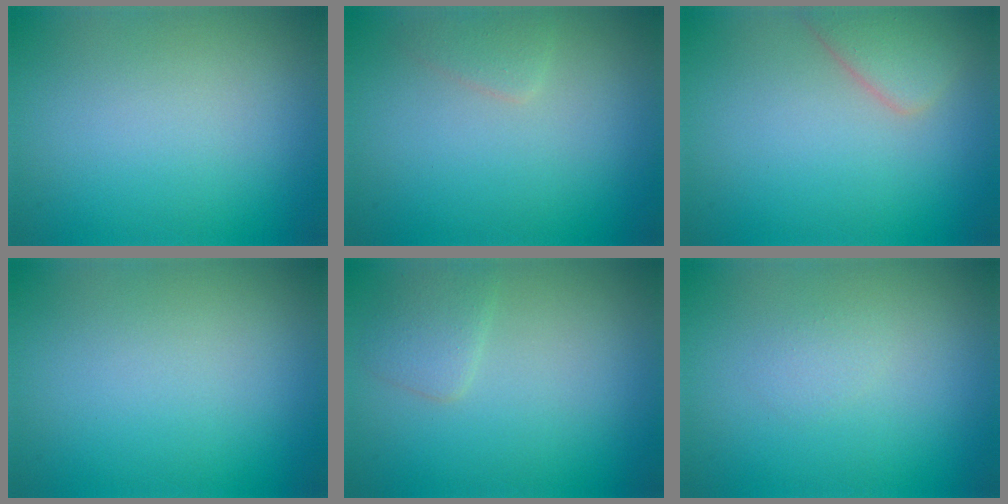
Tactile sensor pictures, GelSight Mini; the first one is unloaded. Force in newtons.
{"total": 1.2, "press": 1.2, "slide": 0.1}
{"total": 2.8, "press": 2.8, "slide": 0.3}
{"total": 0.0}
{"total": 1.7, "press": 1.7, "slide": 0.1}
{"total": 0.8, "press": 0.8, "slide": 0.1}